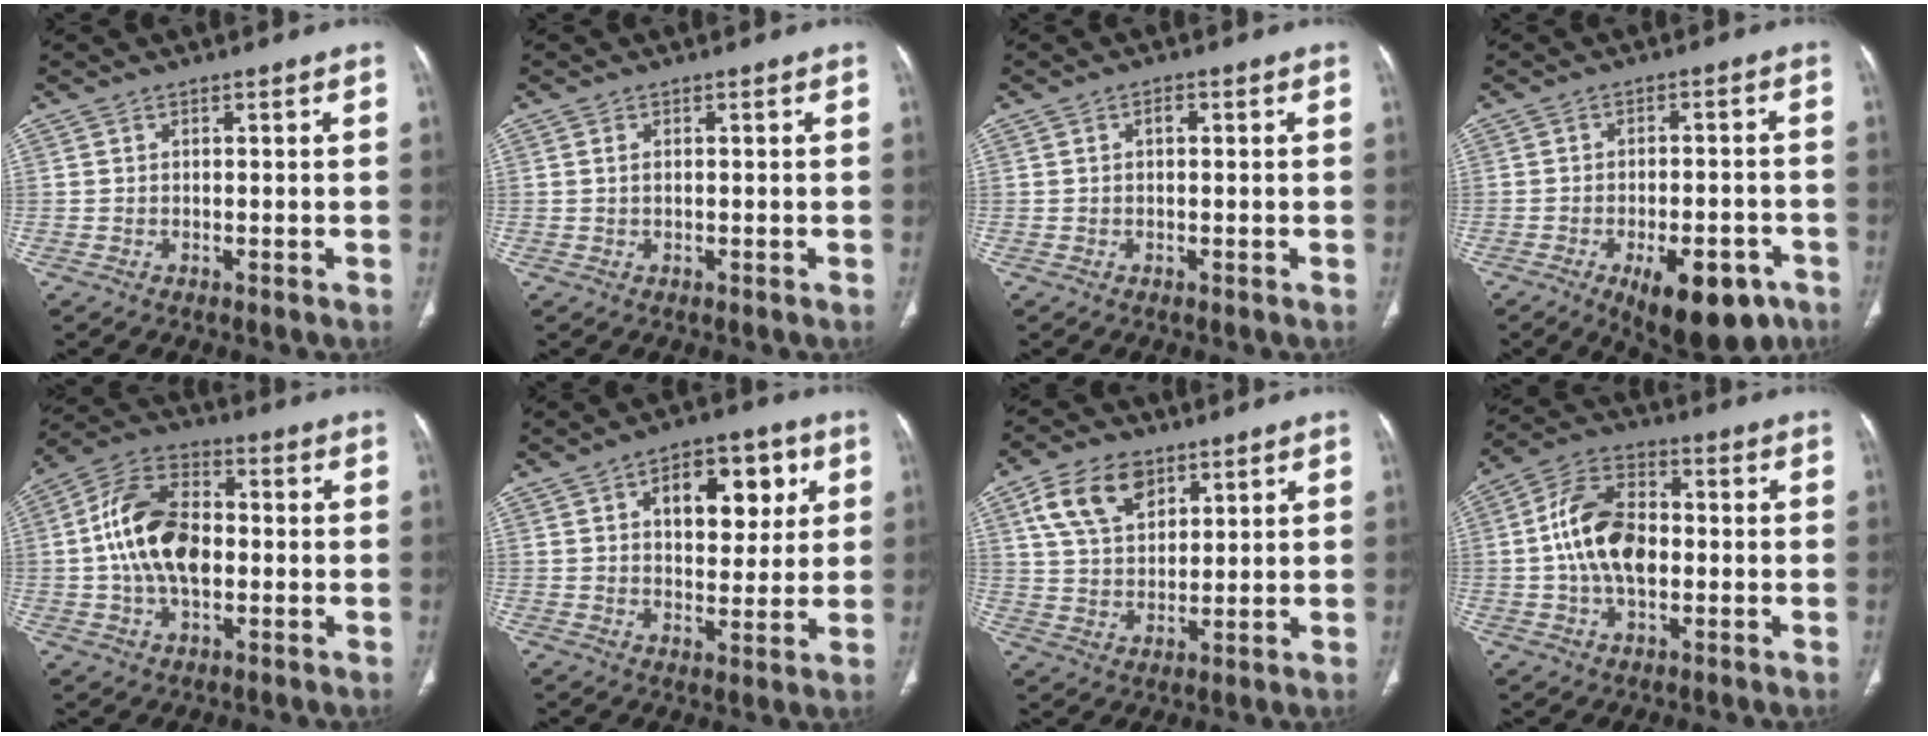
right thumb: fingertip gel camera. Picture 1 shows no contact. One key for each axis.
{"total": 0.6, "fx": 0.2, "fy": 0.3, "fz": 0.5, "tx": -0.011, "ty": -0.001, "tz": 0.004}
{"total": 1.2, "fx": 0.3, "fy": 0.7, "fz": 1.0, "tx": -0.014, "ty": 0.002, "tz": 0.003}
{"total": 14.0, "fx": -7.4, "fy": 6.3, "fz": 10.1, "tx": -0.109, "ty": 0.023, "tz": -0.094}
{"total": 14.9, "fx": -0.2, "fy": 9.0, "fz": 11.8, "tx": -0.208, "ty": 0.023, "tz": -0.011}
{"total": 13.1, "fx": 4.5, "fy": 7.5, "fz": 9.8, "tx": -0.089, "ty": -0.009, "tz": 0.065}
{"total": 11.2, "fx": 5.7, "fy": 6.9, "fz": 6.8, "tx": -0.108, "ty": -0.014, "tz": 0.109}
{"total": 12.9, "fx": -0.3, "fy": 7.9, "fz": 10.2, "tx": -0.177, "ty": 0.020, "tz": -0.012}